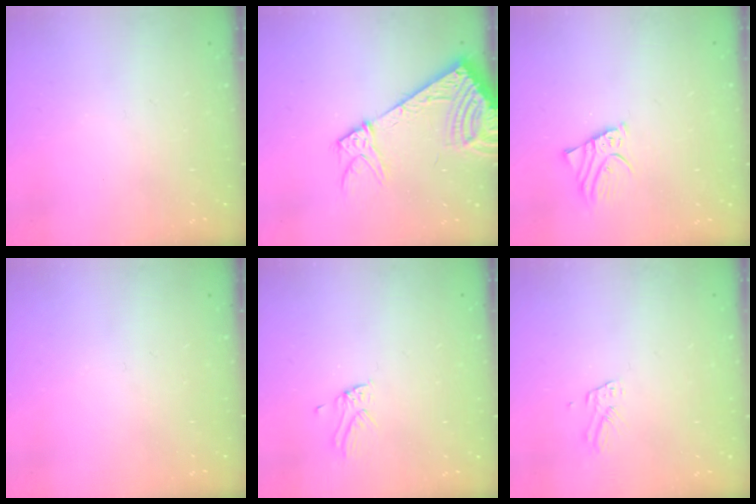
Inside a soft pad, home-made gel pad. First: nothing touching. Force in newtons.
{"total": 12.8, "press": 12.5, "slide": 2.6}
{"total": 2.2, "press": 2.2, "slide": 0.1}
{"total": 0.0}
{"total": 1.7, "press": 1.7, "slide": 0.1}
{"total": 2.7, "press": 2.7, "slide": 0.2}